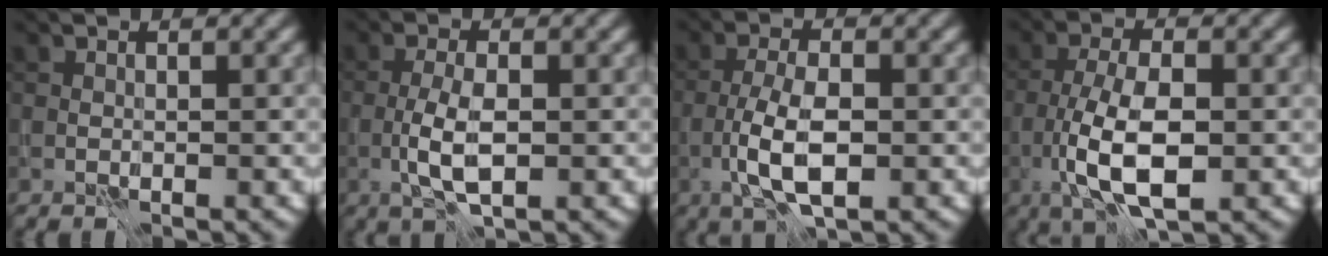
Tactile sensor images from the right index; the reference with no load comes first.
{"total": 3.8, "force": [-1.2, 1.3, 3.4], "torque": [-0.074, -0.001, -0.026]}
{"total": 5.1, "force": [-1.8, 1.9, 4.4], "torque": [-0.089, -0.001, -0.036]}
{"total": 6.8, "force": [-1.8, 2.7, 6.0], "torque": [-0.122, -0.001, -0.035]}